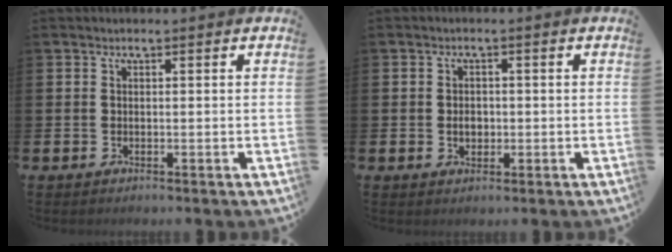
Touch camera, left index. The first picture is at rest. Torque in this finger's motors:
{"motor_torque": [0.27, -0.11, 0.03, 0.05]}